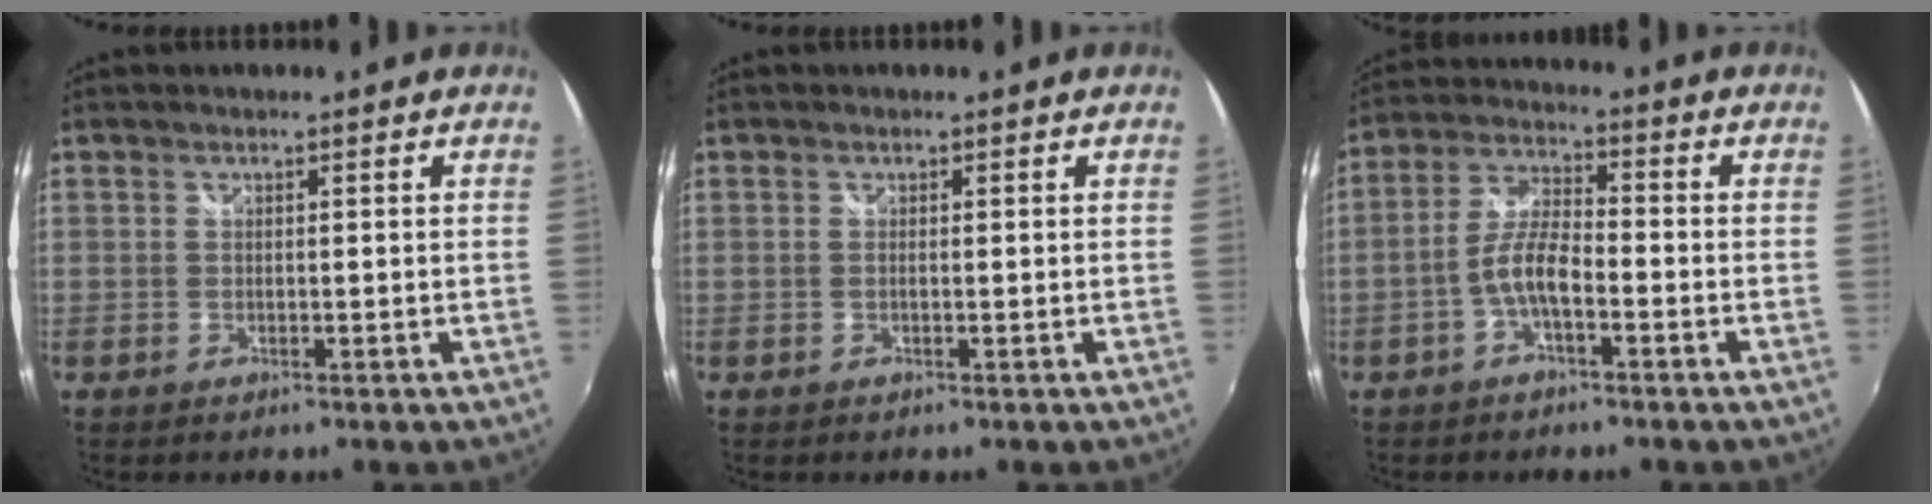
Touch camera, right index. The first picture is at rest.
{"total": 0.0}
{"total": 6.1, "force": [-2.7, 2.0, 5.1], "torque": [-0.111, 0.014, -0.053]}